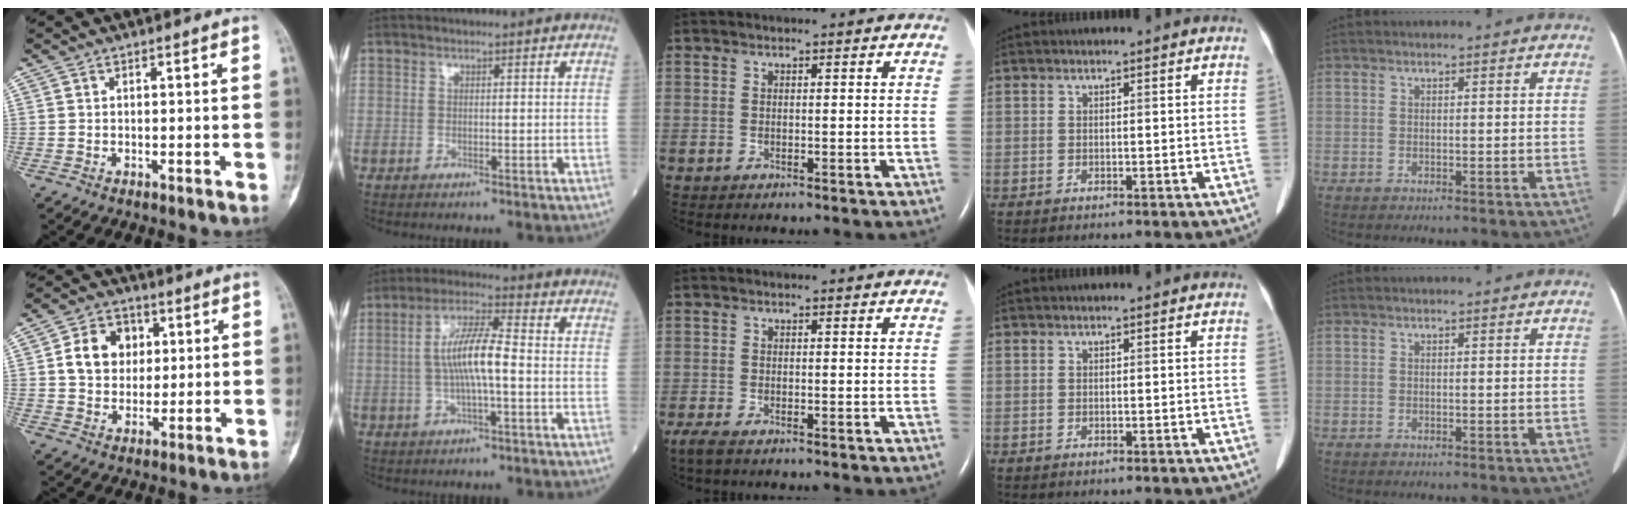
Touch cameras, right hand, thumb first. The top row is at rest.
{"thumb": {"total": 9.9, "force": [2.1, 8.0, 5.4], "torque": [-0.053, 0.001, 0.032]}, "index": {"total": 8.3, "force": [-0.5, 1.2, 8.1], "torque": [-0.160, 0.011, -0.015]}, "middle": {"total": 3.1, "force": [-2.2, 0.9, 2.0], "torque": [-0.048, -0.013, -0.036]}}